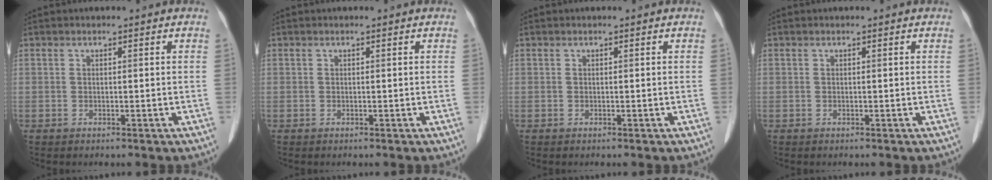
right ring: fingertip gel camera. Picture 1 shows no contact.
{"total": 0.0}
{"total": 0.0}
{"total": 0.0}